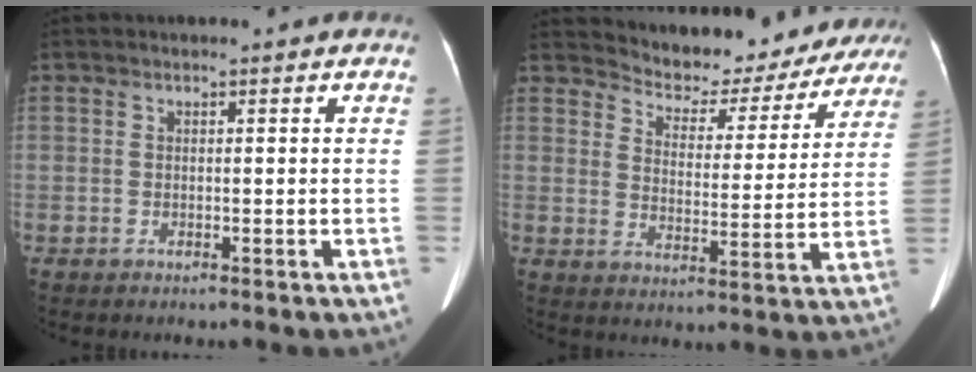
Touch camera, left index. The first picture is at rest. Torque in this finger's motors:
{"motor_torque": [1.06, -1.08, 0.07, -0.04]}